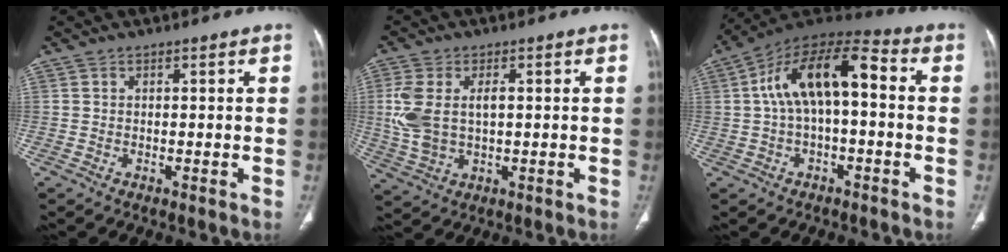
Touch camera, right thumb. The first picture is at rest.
{"total": 9.8, "force": [0.9, 5.9, 7.8], "torque": [-0.178, 0.005, 0.027]}
{"total": 15.1, "force": [1.1, 7.2, 13.2], "torque": [-0.224, 0.051, 0.008]}